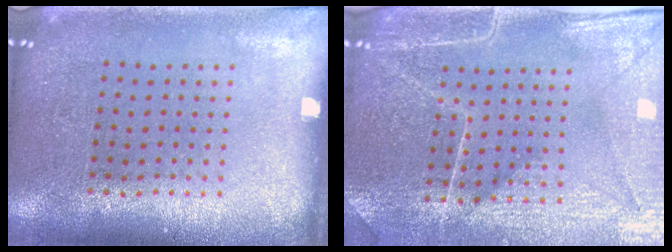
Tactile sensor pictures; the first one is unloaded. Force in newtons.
{"total": 4.5, "press": 4.1, "slide": 1.9}